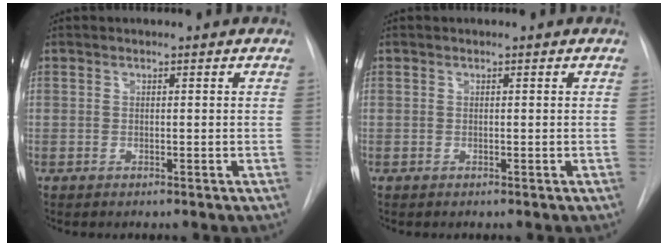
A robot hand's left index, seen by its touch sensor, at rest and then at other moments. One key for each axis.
{"total": 0.0}